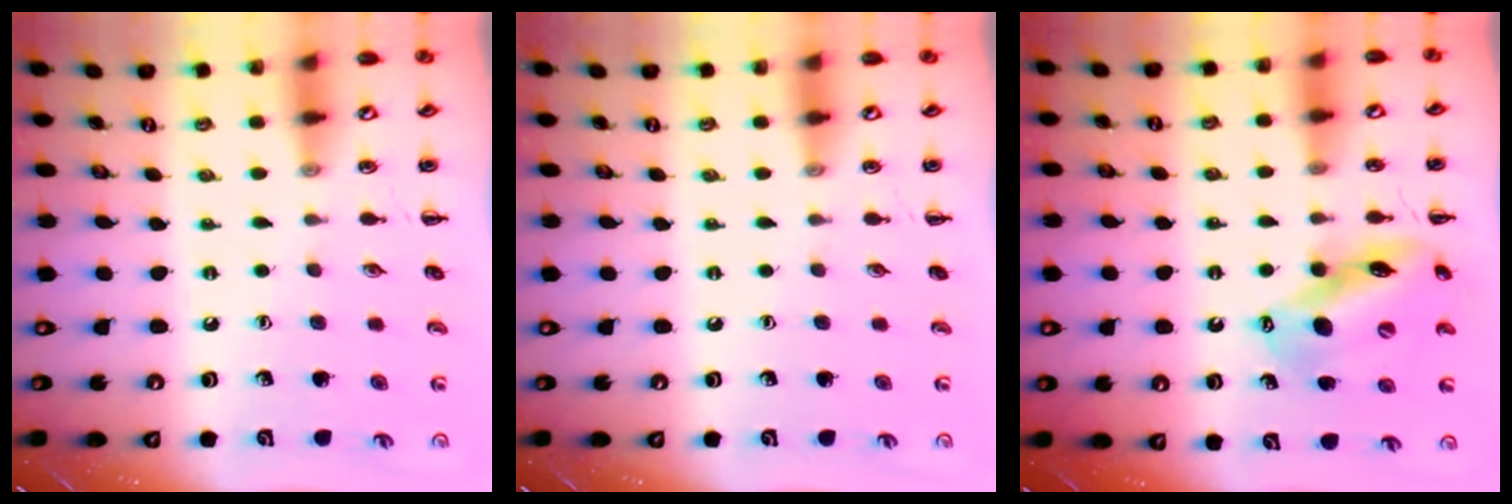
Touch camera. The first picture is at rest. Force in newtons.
{"total": 0.0}
{"total": 13.0, "press": 12.4, "slide": 3.8}